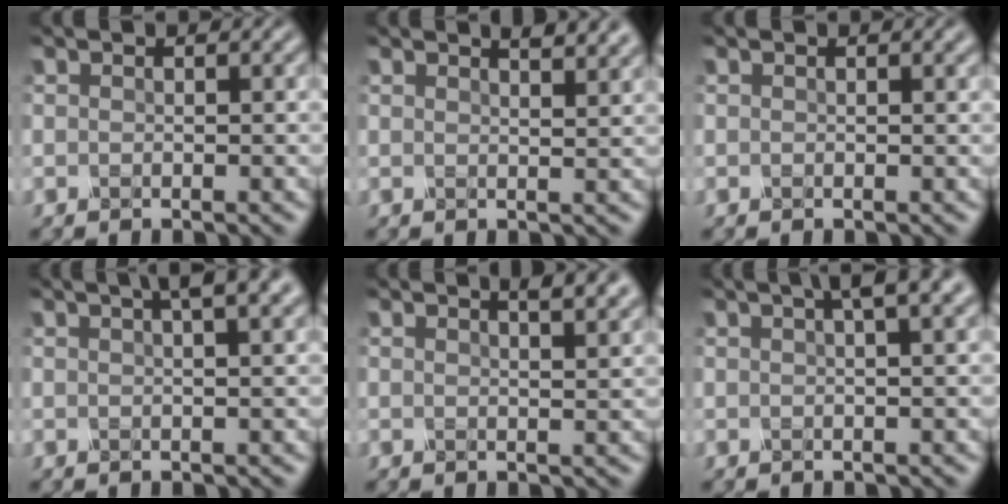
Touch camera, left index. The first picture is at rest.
{"total": 3.5, "force": [2.7, 1.1, 1.9], "torque": [-0.007, 0.016, 0.014]}
{"total": 0.7, "force": [0.5, 0.2, 0.5], "torque": [-0.009, 0.002, 0.006]}
{"total": 4.2, "force": [2.5, 1.0, 3.3], "torque": [-0.032, 0.014, 0.021]}
{"total": 4.6, "force": [3.0, 1.7, 3.1], "torque": [-0.012, 0.027, 0.009]}
{"total": 3.7, "force": [2.0, 0.6, 3.1], "torque": [-0.037, 0.013, 0.027]}